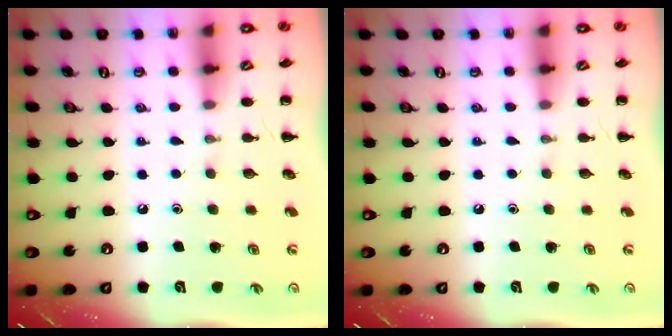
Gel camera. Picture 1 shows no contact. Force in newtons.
{"total": 0.0}